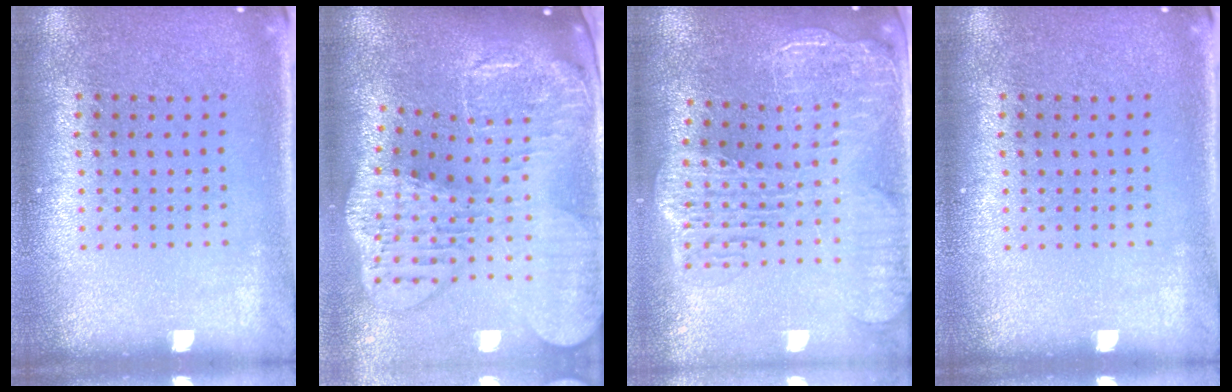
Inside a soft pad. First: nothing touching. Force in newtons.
{"total": 4.0, "press": 3.1, "slide": 2.6}
{"total": 2.9, "press": 2.4, "slide": 1.7}
{"total": 0.0}